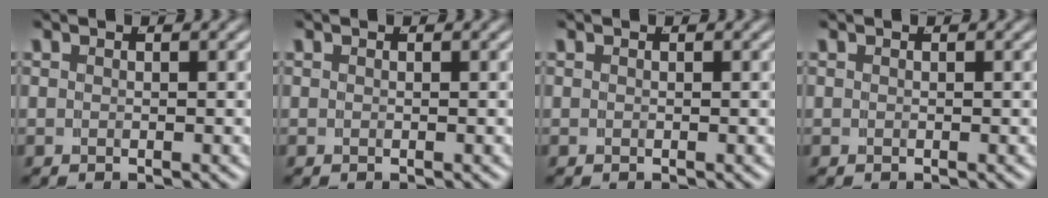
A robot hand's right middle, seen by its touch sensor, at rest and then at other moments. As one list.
[{"total": 0.0}, {"total": 0.0}, {"total": 0.0}]